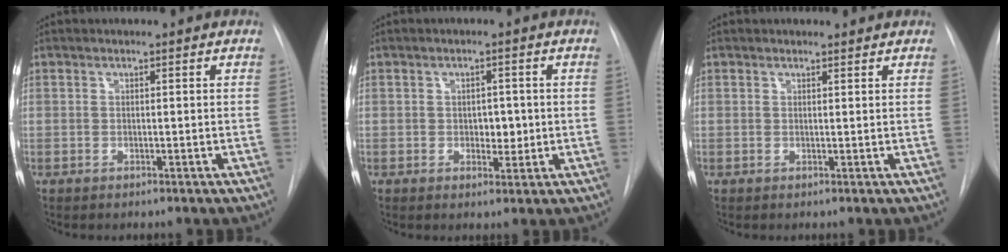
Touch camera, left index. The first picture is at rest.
{"total": 2.9, "force": [-0.6, 1.9, 2.1], "torque": [-0.021, -0.005, -0.007]}
{"total": 0.7, "force": [0.6, 0.3, -0.1], "torque": [-0.006, -0.004, 0.005]}